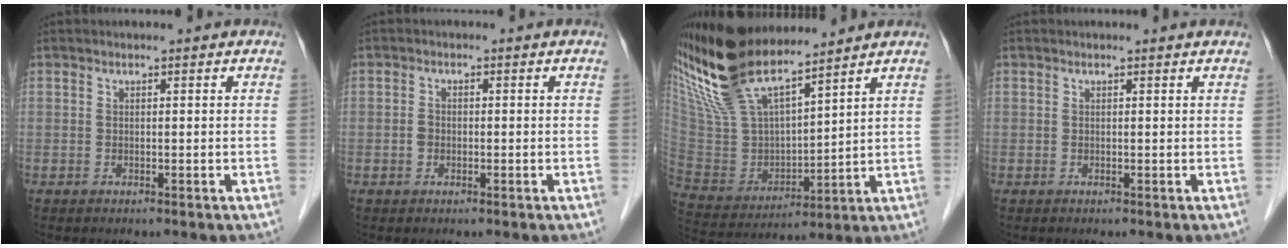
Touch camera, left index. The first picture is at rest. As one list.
[{"total": 1.4, "force": [-0.5, 1.1, 0.6], "torque": [-0.012, 0.000, -0.008]}, {"total": 17.7, "force": [14.9, 3.9, 8.7], "torque": [-0.181, 0.002, 0.298]}, {"total": 1.1, "force": [1.1, 0.0, 0.1], "torque": [-0.011, 0.001, 0.008]}]